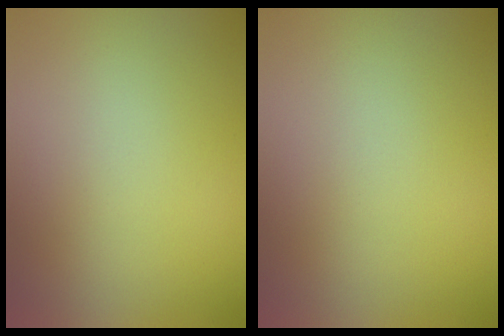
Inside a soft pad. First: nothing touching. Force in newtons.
{"total": 0.0}